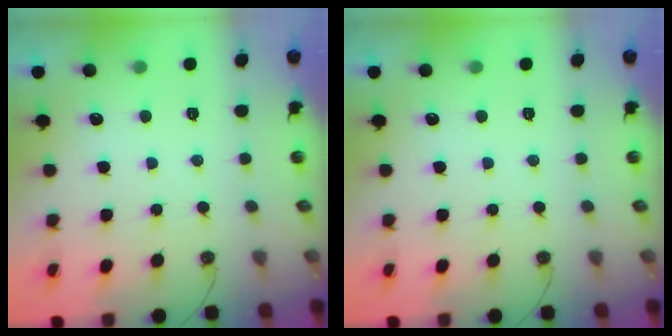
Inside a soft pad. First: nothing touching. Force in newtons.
{"total": 0.0}